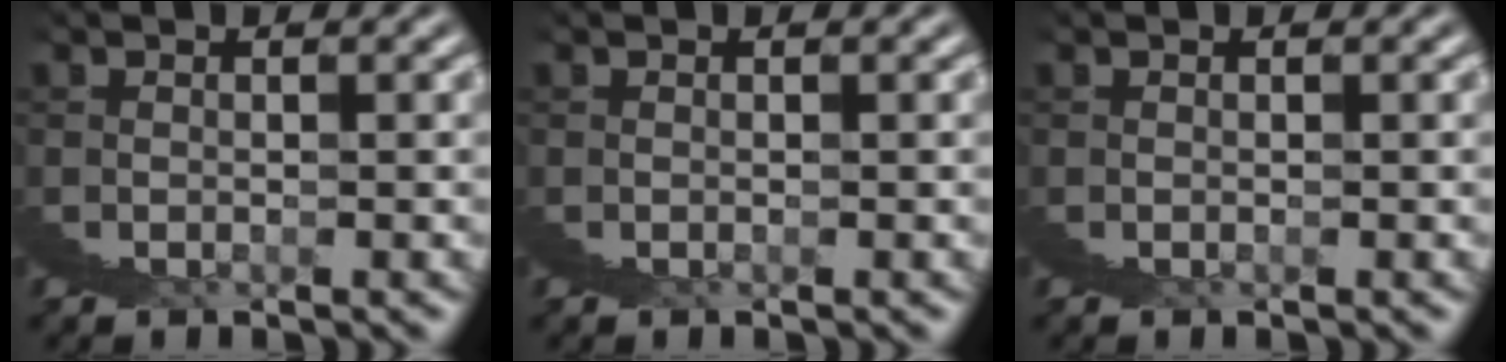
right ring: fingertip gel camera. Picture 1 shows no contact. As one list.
[{"total": 0.0}, {"total": 0.0}]